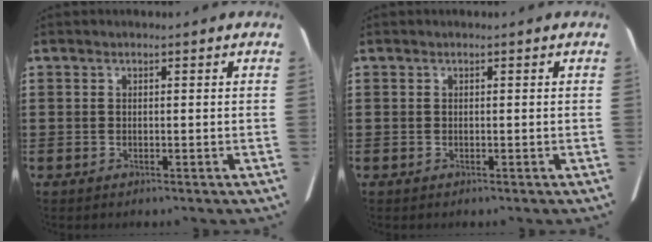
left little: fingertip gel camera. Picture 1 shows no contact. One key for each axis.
{"total": 0.0}